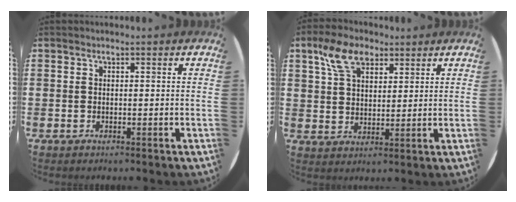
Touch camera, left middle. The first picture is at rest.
{"total": 6.9, "force": [4.3, 3.9, 3.6], "torque": [-0.078, 0.008, 0.081]}